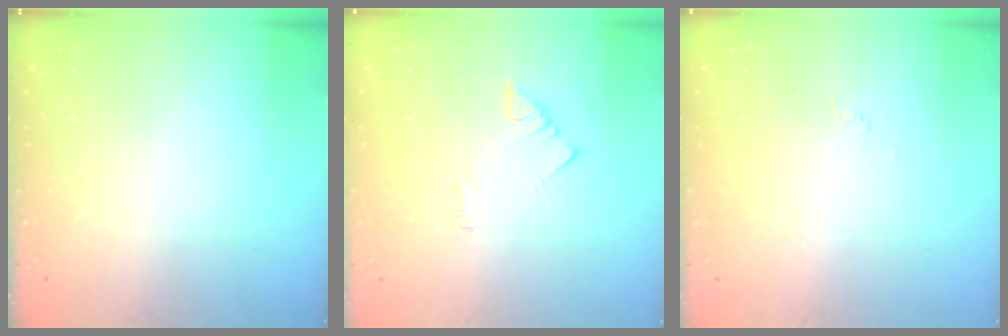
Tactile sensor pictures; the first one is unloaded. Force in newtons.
{"total": 2.5, "press": 2.5, "slide": 0.4}
{"total": 1.7, "press": 1.6, "slide": 0.4}